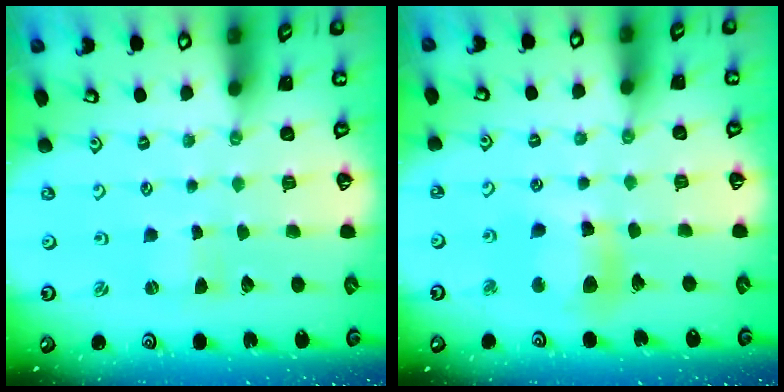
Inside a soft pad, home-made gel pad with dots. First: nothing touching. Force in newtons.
{"total": 11.5, "press": 11.2, "slide": 2.5}